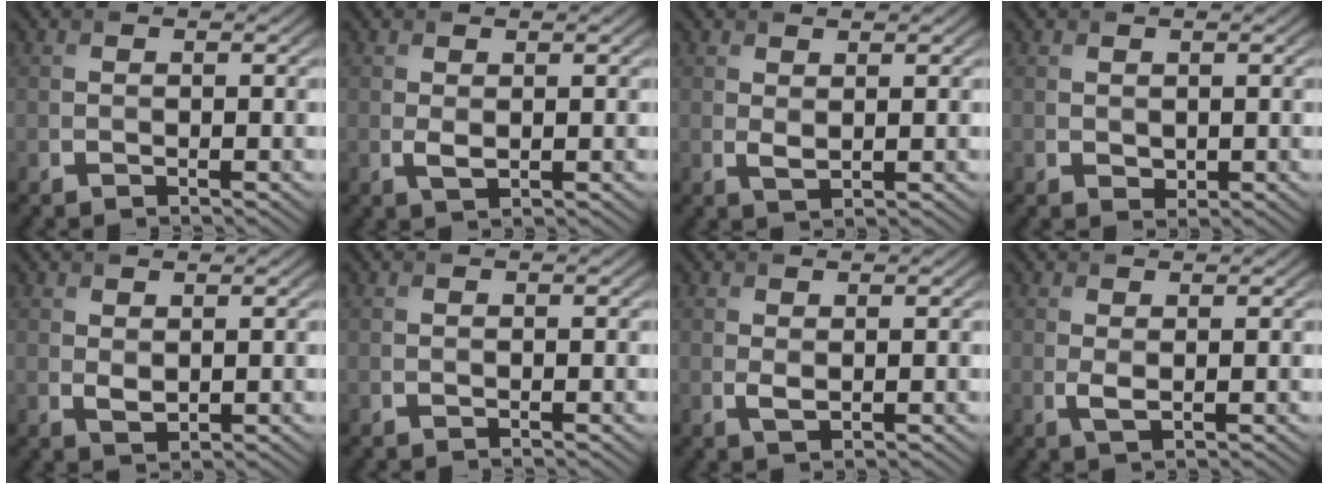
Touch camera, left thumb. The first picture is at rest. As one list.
[{"total": 1.3, "force": [0.2, 0.6, 1.1], "torque": [-0.026, -0.003, 0.008]}, {"total": 1.3, "force": [0.9, 0.4, 0.9], "torque": [-0.024, -0.006, 0.020]}, {"total": 0.9, "force": [0.3, 0.7, 0.4], "torque": [-0.010, -0.006, 0.011]}, {"total": 1.5, "force": [0.8, 0.7, 1.0], "torque": [-0.024, -0.006, 0.020]}, {"total": 0.0}, {"total": 1.1, "force": [0.5, 0.4, 1.0], "torque": [-0.025, -0.003, 0.012]}, {"total": 1.4, "force": [0.4, 0.4, 1.3], "torque": [-0.031, -0.001, 0.010]}]